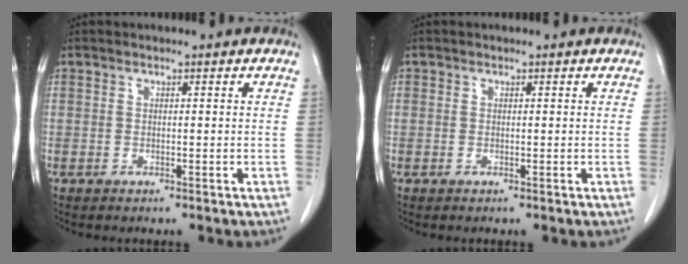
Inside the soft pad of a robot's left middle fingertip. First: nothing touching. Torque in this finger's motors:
{"motor_torque": [-0.17, -0.11, -0.09, -0.03]}